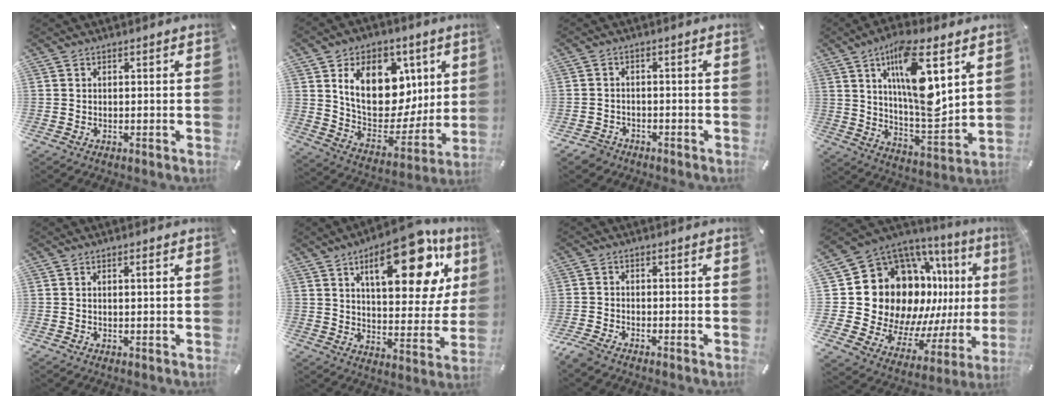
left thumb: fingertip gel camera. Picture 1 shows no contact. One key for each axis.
{"total": 19.6, "fx": 7.1, "fy": 13.6, "fz": 12.2, "tx": -0.190, "ty": -0.031, "tz": 0.133}
{"total": 3.0, "fx": -2.2, "fy": 2.0, "fz": 0.6, "tx": -0.017, "ty": 0.011, "tz": -0.046}
{"total": 17.7, "fx": 7.5, "fy": 6.1, "fz": 14.8, "tx": -0.268, "ty": -0.030, "tz": 0.118}
{"total": 1.2, "fx": 0.4, "fy": 0.3, "fz": 1.1, "tx": -0.020, "ty": 0.002, "tz": 0.005}
{"total": 22.7, "fx": 11.6, "fy": 9.6, "fz": 17.0, "tx": -0.231, "ty": -0.058, "tz": 0.179}
{"total": 2.6, "fx": -2.4, "fy": 0.7, "fz": 0.9, "tx": -0.035, "ty": 0.003, "tz": -0.052}
{"total": 21.9, "fx": 5.5, "fy": 17.0, "fz": 12.6, "tx": -0.207, "ty": -0.097, "tz": 0.153}